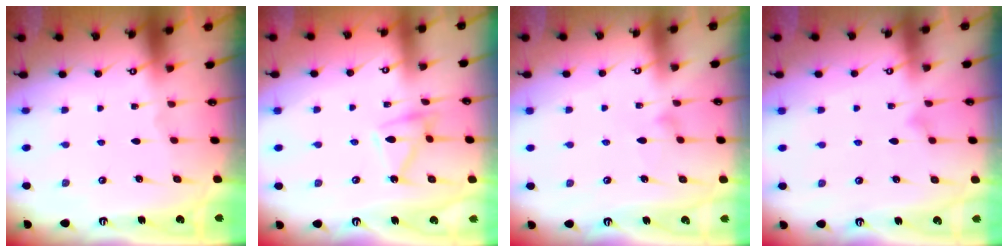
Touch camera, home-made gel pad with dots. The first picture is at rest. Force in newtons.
{"total": 9.5, "press": 9.5, "slide": 0.3}
{"total": 6.2, "press": 6.2, "slide": 0.4}
{"total": 4.0, "press": 4.0, "slide": 0.2}